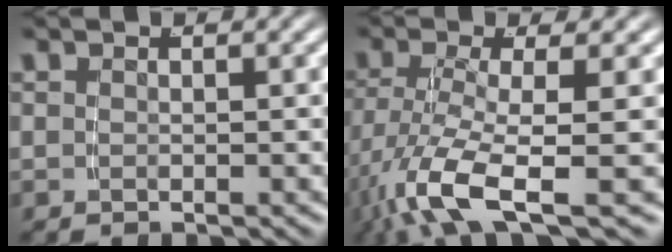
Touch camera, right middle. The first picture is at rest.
{"total": 7.0, "force": [-3.5, 2.2, 5.7], "torque": [-0.122, -0.038, -0.037]}